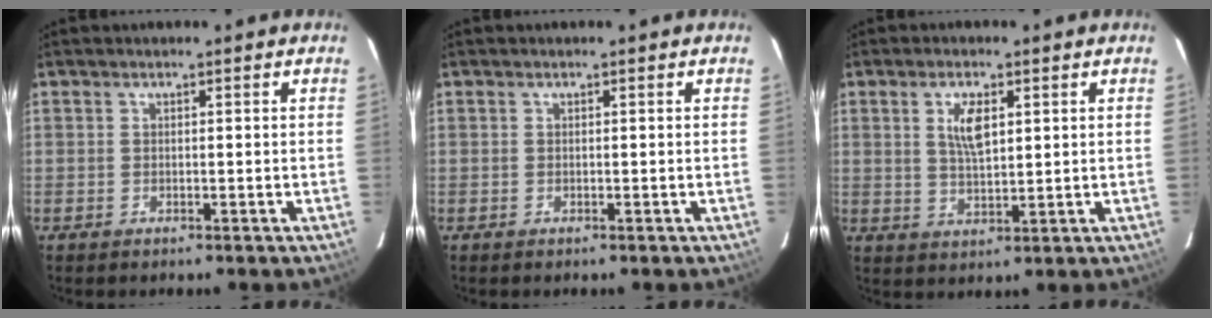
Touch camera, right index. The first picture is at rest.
{"total": 0.0}
{"total": 5.4, "force": [1.9, 2.3, 4.6], "torque": [-0.083, 0.002, 0.038]}